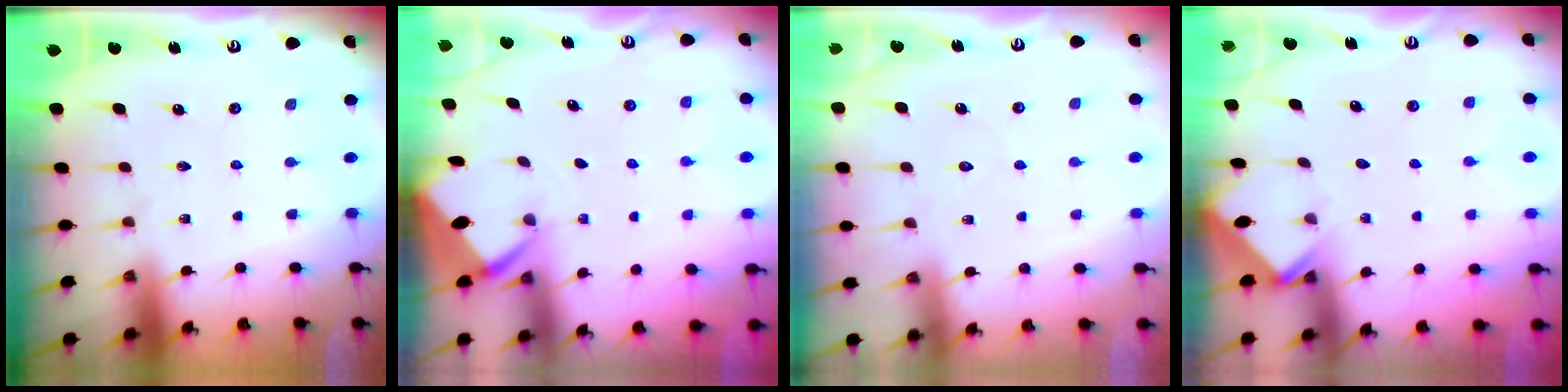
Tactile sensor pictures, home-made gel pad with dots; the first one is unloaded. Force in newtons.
{"total": 2.7, "press": 2.7, "slide": 0.3}
{"total": 4.2, "press": 4.2, "slide": 0.5}
{"total": 3.5, "press": 3.5, "slide": 0.5}